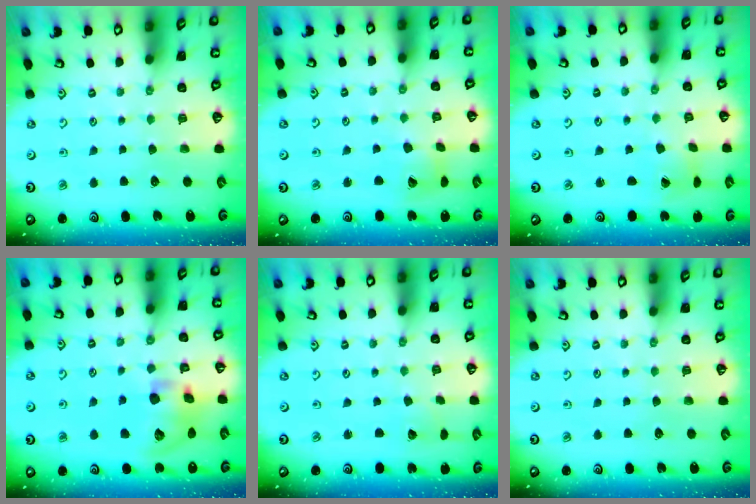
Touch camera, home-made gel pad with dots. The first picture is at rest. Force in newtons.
{"total": 8.0, "press": 8.0, "slide": 1.0}
{"total": 1.1, "press": 1.1, "slide": 0.2}
{"total": 13.9, "press": 13.8, "slide": 2.1}
{"total": 1.9, "press": 1.9, "slide": 0.0}
{"total": 0.0}